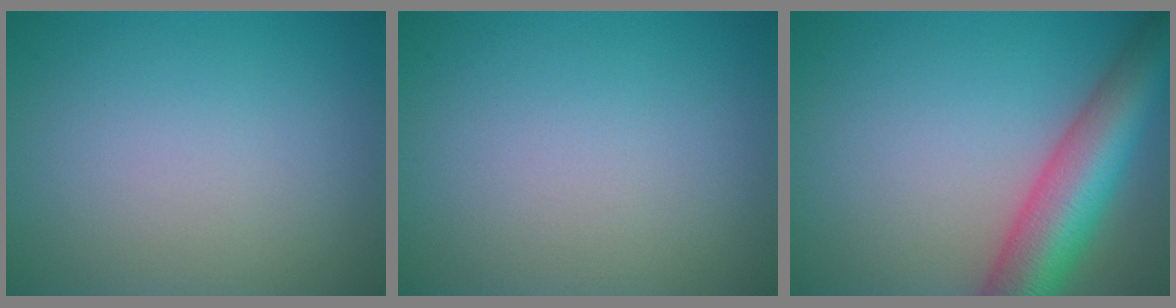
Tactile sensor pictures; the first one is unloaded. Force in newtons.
{"total": 0.0}
{"total": 9.2, "press": 9.2, "slide": 0.5}